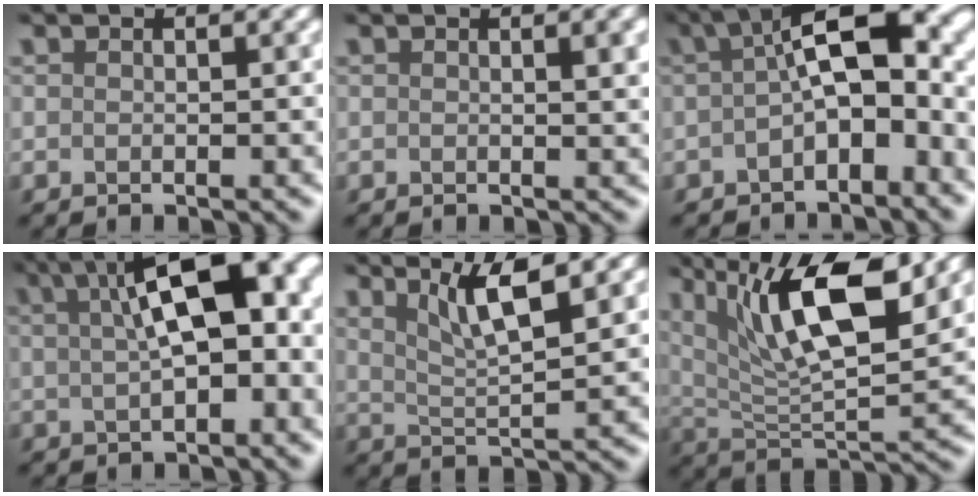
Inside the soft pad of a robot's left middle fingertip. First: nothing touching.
{"total": 1.5, "force": [0.7, 0.4, 1.2], "torque": [-0.009, 0.000, 0.002]}
{"total": 8.4, "force": [-0.2, 3.5, 7.6], "torque": [-0.120, 0.018, -0.017]}
{"total": 10.2, "force": [2.6, 3.7, 9.2], "torque": [-0.109, 0.025, 0.035]}
{"total": 4.7, "force": [3.5, 0.3, 3.1], "torque": [-0.057, 0.001, 0.063]}
{"total": 11.0, "force": [6.2, 3.7, 8.3], "torque": [-0.149, -0.002, 0.102]}